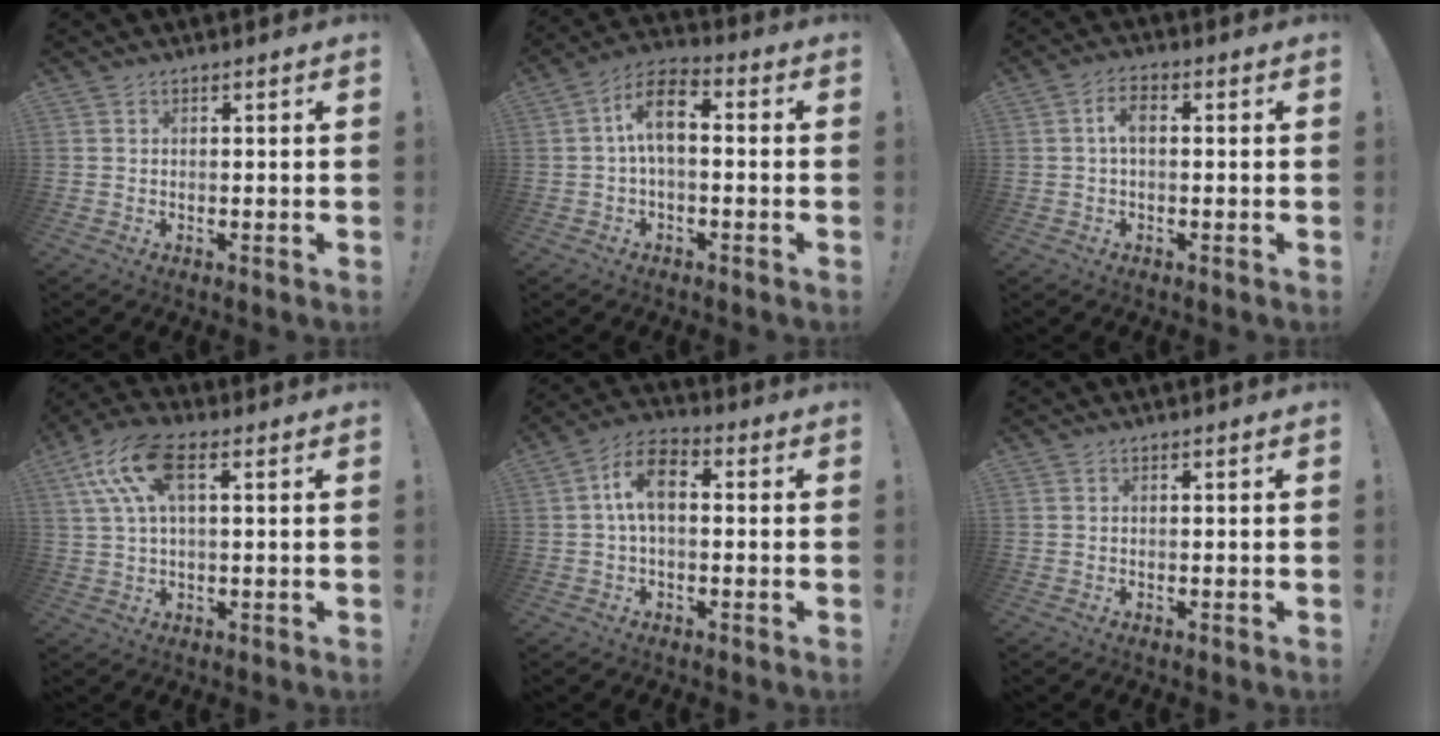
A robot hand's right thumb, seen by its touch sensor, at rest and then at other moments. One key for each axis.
{"total": 9.8, "fx": 0.8, "fy": 5.1, "fz": 8.3, "tx": -0.159, "ty": 0.014, "tz": 0.017}
{"total": 4.5, "fx": 0.3, "fy": 2.3, "fz": 3.8, "tx": -0.073, "ty": 0.007, "tz": 0.002}
{"total": 13.3, "fx": 4.4, "fy": 6.5, "fz": 10.8, "tx": -0.212, "ty": 0.000, "tz": 0.083}
{"total": 9.4, "fx": 1.0, "fy": 5.3, "fz": 7.7, "tx": -0.147, "ty": 0.012, "tz": 0.022}
{"total": 0.0}